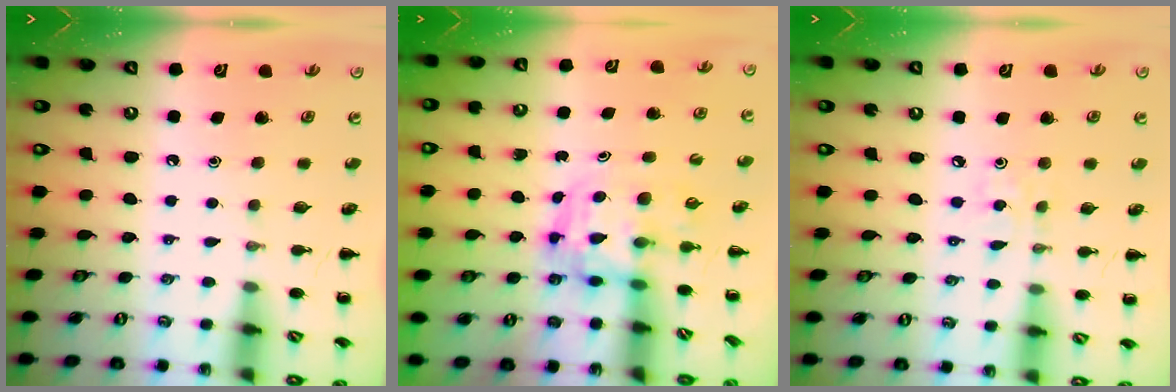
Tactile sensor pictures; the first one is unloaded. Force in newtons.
{"total": 3.4, "press": 3.4, "slide": 0.7}
{"total": 2.2, "press": 2.1, "slide": 0.6}